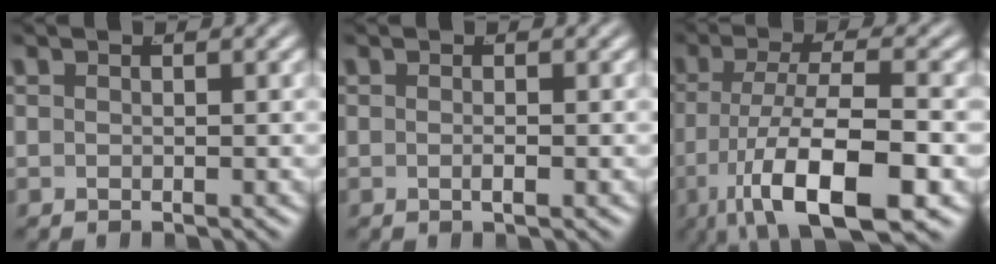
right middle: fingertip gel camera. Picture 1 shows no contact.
{"total": 0.5, "force": [0.1, 0.3, 0.5], "torque": [-0.010, 0.007, -0.002]}
{"total": 9.1, "force": [-4.1, 3.2, 7.4], "torque": [-0.136, -0.023, -0.044]}